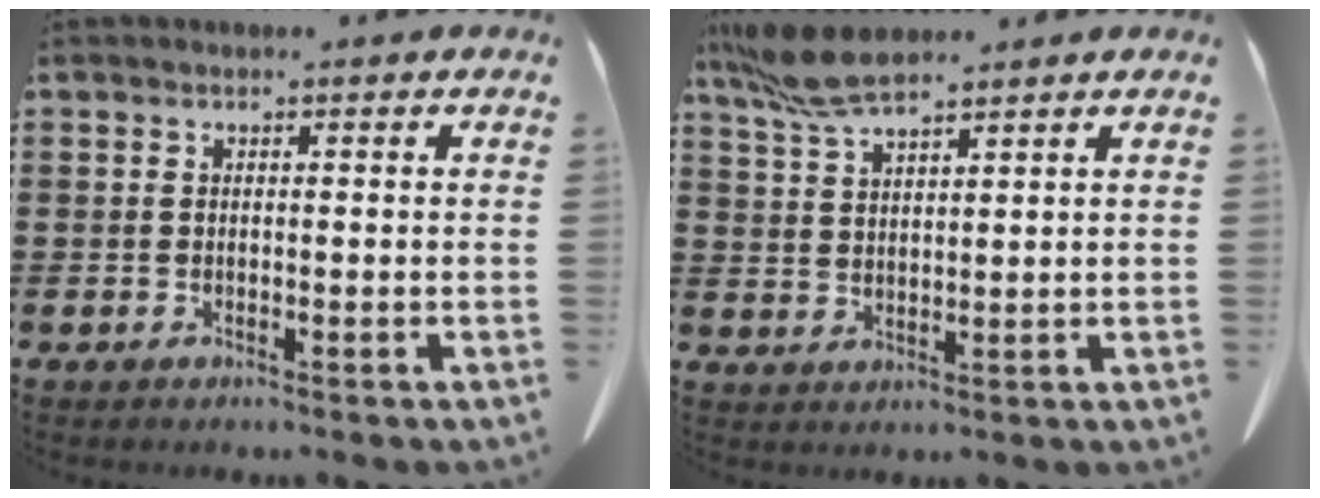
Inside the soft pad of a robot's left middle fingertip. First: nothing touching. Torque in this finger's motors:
{"motor_torque": [0.29, 0.17, 0.16, 0.06]}